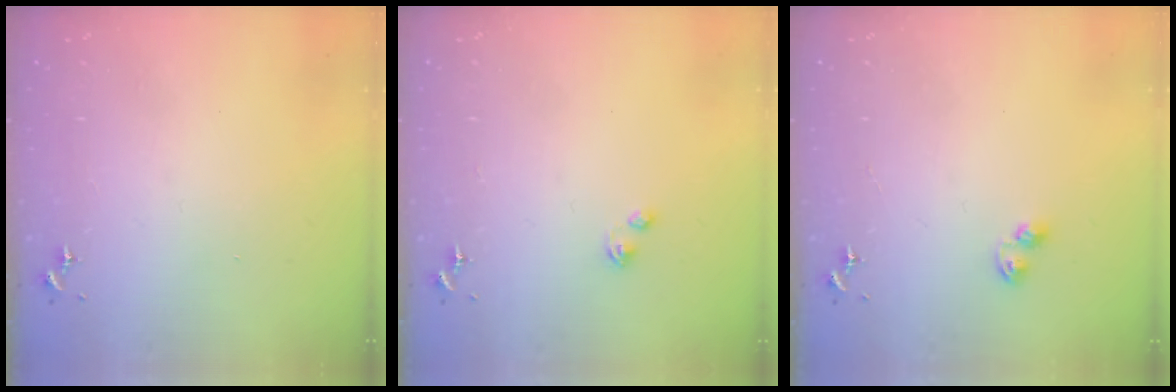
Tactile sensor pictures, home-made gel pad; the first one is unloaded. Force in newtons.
{"total": 3.4, "press": 3.4, "slide": 0.5}
{"total": 4.5, "press": 4.5, "slide": 0.5}